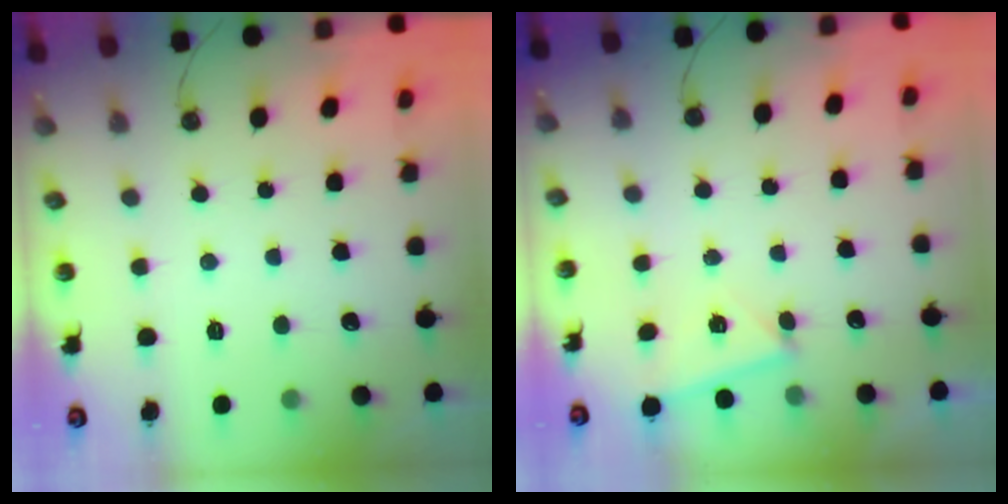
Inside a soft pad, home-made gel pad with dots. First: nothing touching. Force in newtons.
{"total": 3.0, "press": 2.7, "slide": 1.4}